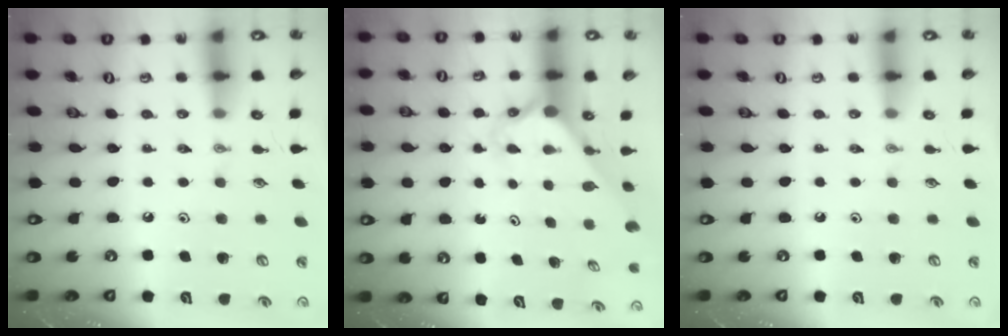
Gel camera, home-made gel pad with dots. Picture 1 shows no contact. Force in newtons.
{"total": 2.6, "press": 2.6, "slide": 0.2}
{"total": 0.0}